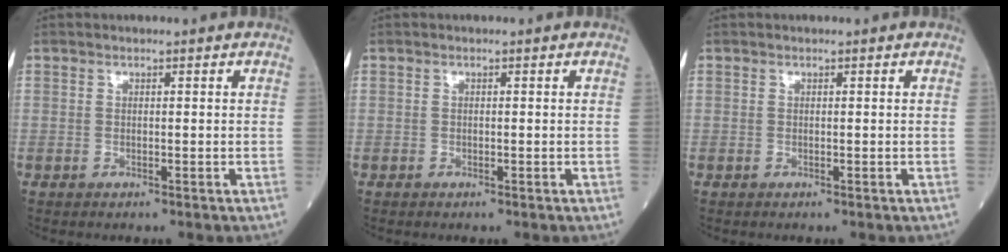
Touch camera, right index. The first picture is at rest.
{"total": 0.0}
{"total": 0.0}